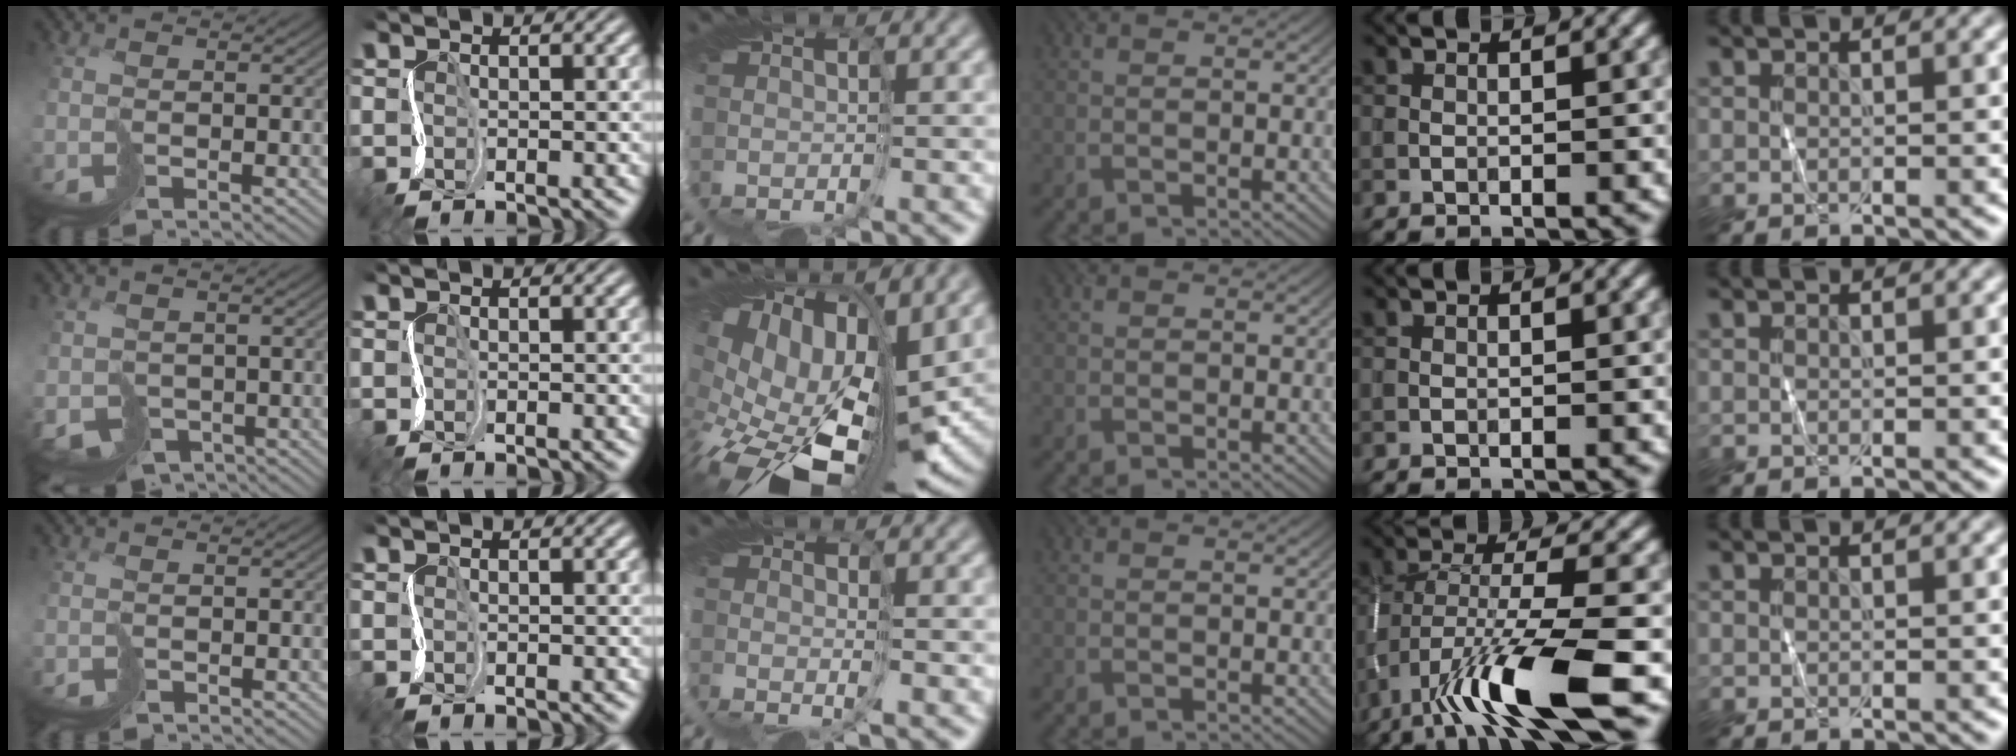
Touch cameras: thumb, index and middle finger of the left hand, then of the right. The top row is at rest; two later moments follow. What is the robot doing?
{"motion": "cut", "object": "tape"}